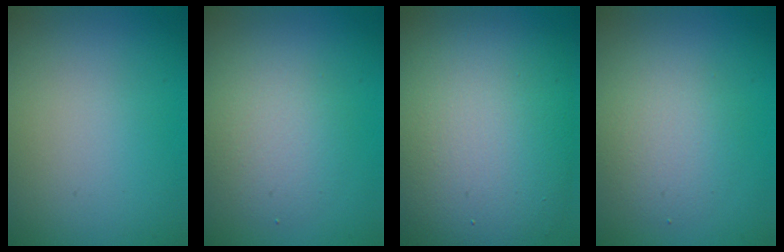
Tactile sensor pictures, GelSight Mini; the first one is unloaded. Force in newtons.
{"total": 2.8, "press": 2.8, "slide": 0.2}
{"total": 12.2, "press": 12.2, "slide": 0.3}
{"total": 2.6, "press": 2.6, "slide": 0.2}